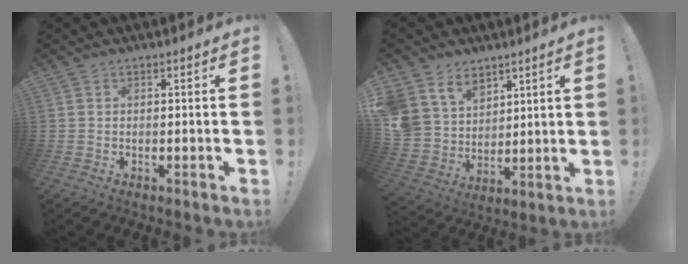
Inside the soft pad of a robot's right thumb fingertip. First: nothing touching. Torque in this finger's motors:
{"motor_torque": [2.20, 2.40, 0.30, 0.18, 0.33]}